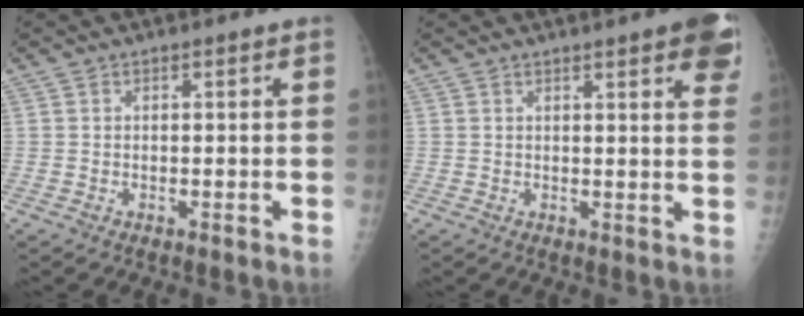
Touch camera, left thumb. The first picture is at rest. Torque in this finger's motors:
{"motor_torque": [2.02, 1.80, 1.26, -0.68, 0.07]}